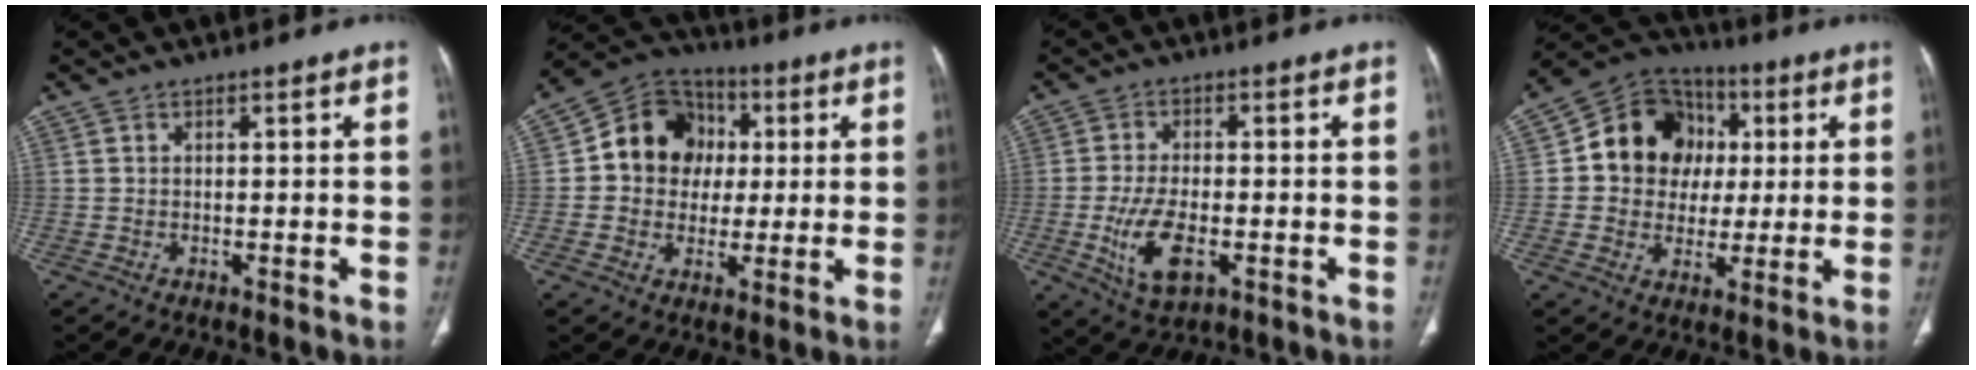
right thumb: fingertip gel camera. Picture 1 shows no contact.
{"total": 13.0, "force": [1.4, 11.5, 6.0], "torque": [-0.053, 0.018, 0.015]}
{"total": 9.1, "force": [-2.6, 4.5, 7.5], "torque": [-0.149, 0.001, -0.038]}
{"total": 14.9, "force": [2.1, 13.1, 6.9], "torque": [-0.066, 0.015, 0.030]}